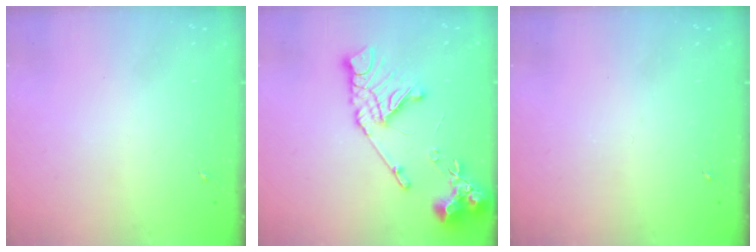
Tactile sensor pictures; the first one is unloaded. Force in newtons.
{"total": 16.4, "press": 16.3, "slide": 1.9}
{"total": 0.0}